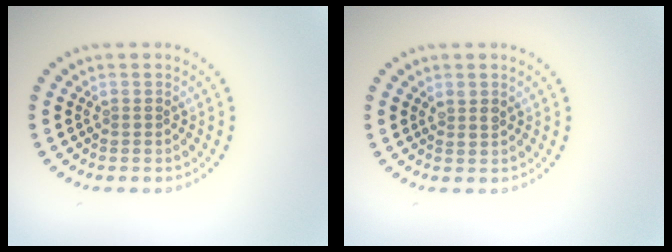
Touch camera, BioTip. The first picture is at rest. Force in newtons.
{"total": 1.0, "press": 0.9, "slide": 0.5}